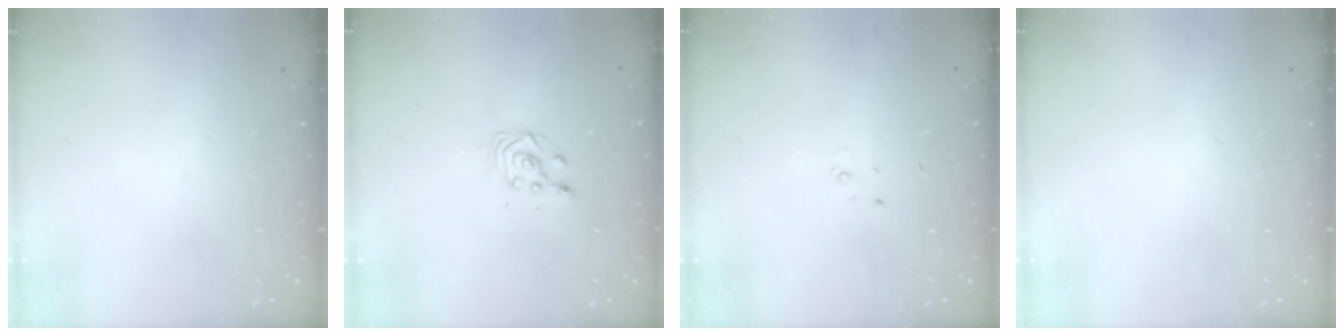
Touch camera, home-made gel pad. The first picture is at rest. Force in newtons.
{"total": 2.9, "press": 2.9, "slide": 0.1}
{"total": 2.3, "press": 2.3, "slide": 0.3}
{"total": 0.0}